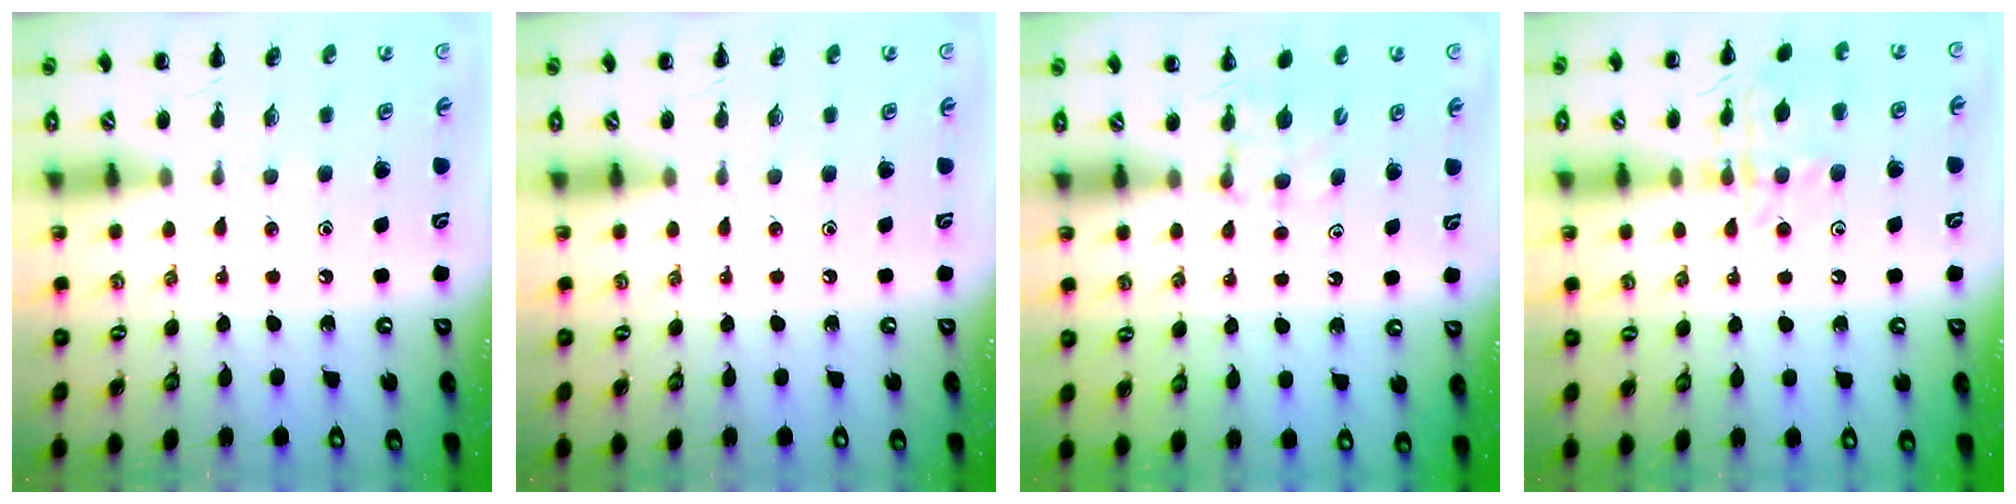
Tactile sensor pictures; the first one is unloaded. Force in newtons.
{"total": 0.0}
{"total": 4.9, "press": 4.7, "slide": 1.4}
{"total": 12.5, "press": 12.5, "slide": 0.6}